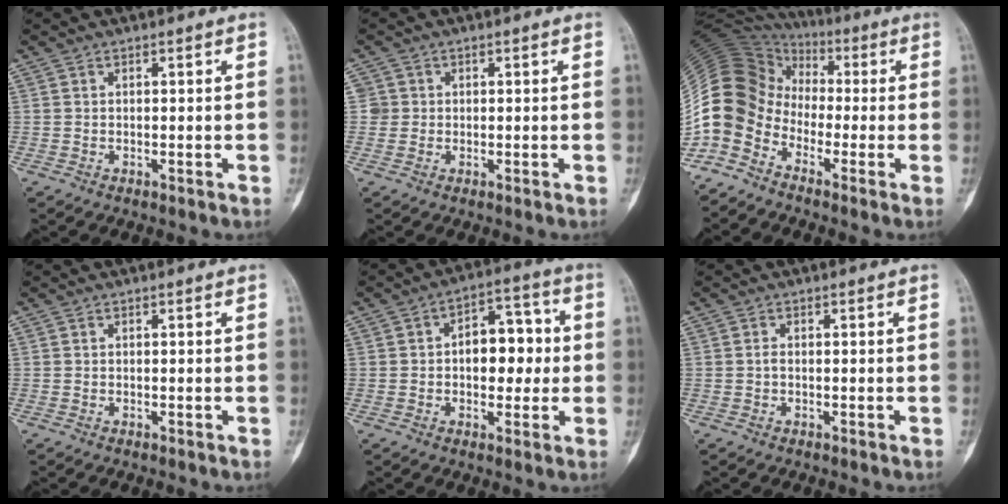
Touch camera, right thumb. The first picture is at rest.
{"total": 1.9, "force": [0.2, 1.9, -0.1], "torque": [0.019, 0.006, -0.002]}
{"total": 13.3, "force": [-5.5, 10.0, 6.9], "torque": [-0.133, 0.062, -0.123]}
{"total": 0.0}
{"total": 10.5, "force": [0.3, 6.5, 8.3], "torque": [-0.078, 0.025, -0.001]}
{"total": 0.6, "force": [-0.1, 0.3, 0.5], "torque": [-0.009, 0.001, -0.004]}